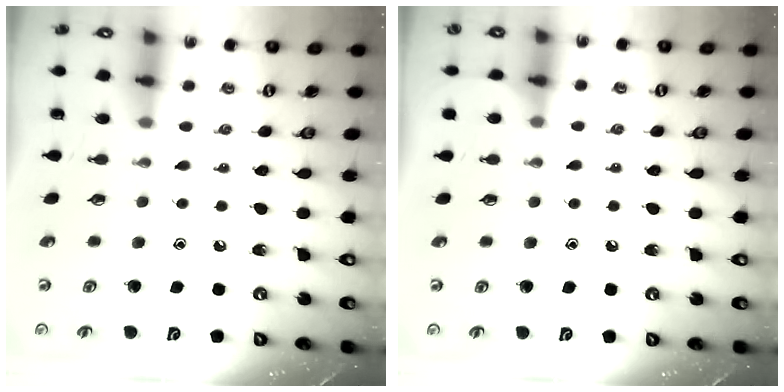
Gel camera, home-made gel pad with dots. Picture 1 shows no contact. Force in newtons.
{"total": 4.2, "press": 4.2, "slide": 0.5}